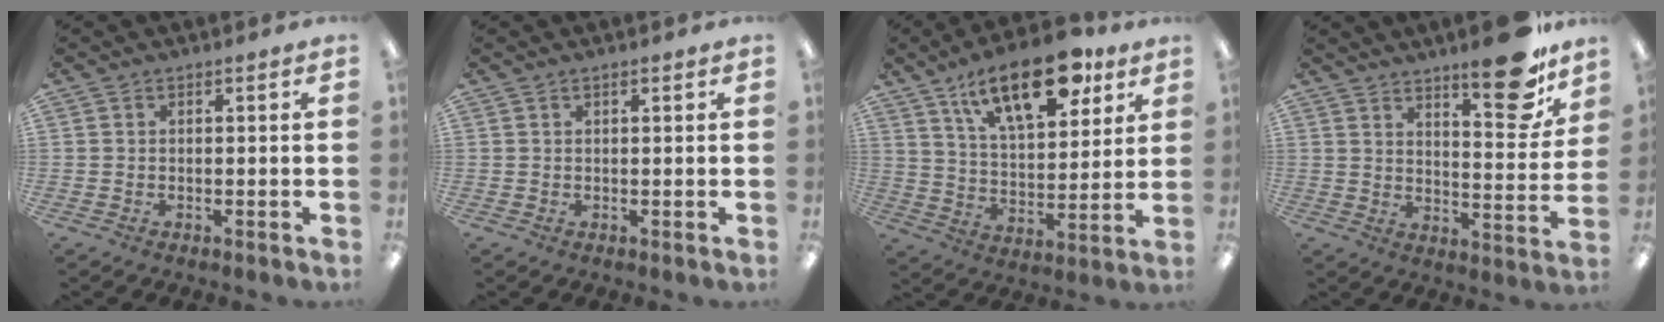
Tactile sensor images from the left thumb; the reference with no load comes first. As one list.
[{"total": 0.7, "force": [0.4, 0.2, 0.4], "torque": [-0.010, 0.002, 0.008]}, {"total": 19.5, "force": [12.1, 8.6, 12.6], "torque": [-0.191, -0.053, 0.200]}, {"total": 11.4, "force": [8.4, 3.6, 6.8], "torque": [-0.065, -0.060, 0.136]}]